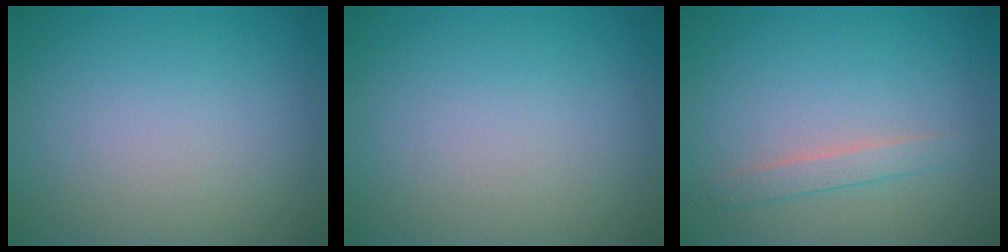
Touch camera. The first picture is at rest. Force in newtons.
{"total": 0.0}
{"total": 1.6, "press": 1.6, "slide": 0.1}